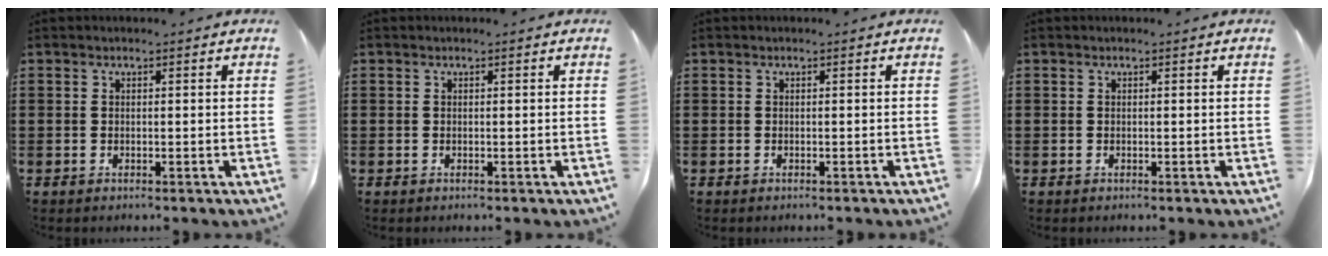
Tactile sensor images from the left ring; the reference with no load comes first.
{"total": 0.0}
{"total": 0.0}
{"total": 0.0}